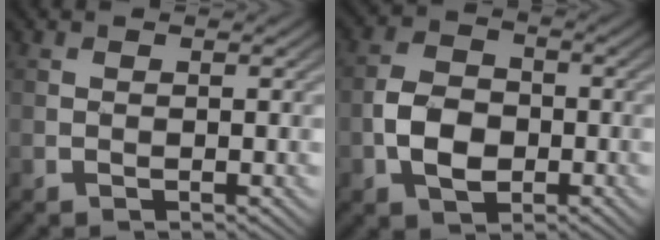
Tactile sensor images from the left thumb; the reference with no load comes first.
{"total": 5.8, "force": [-1.7, 4.1, 3.7], "torque": [-0.077, -0.003, -0.035]}